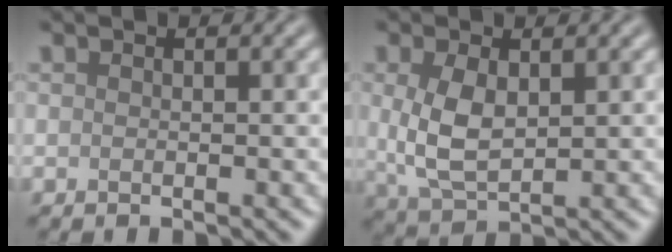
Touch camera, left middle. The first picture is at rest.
{"total": 4.5, "force": [0.6, 2.5, 3.7], "torque": [-0.088, -0.001, 0.019]}